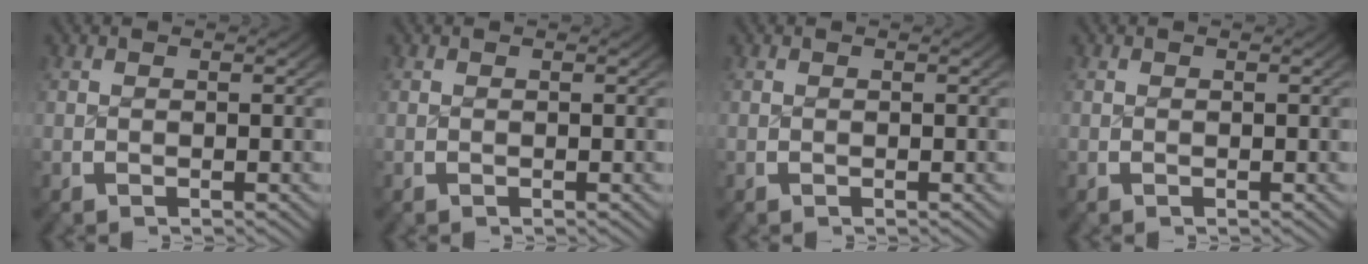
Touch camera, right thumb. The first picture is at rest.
{"total": 0.0}
{"total": 0.0}
{"total": 0.0}